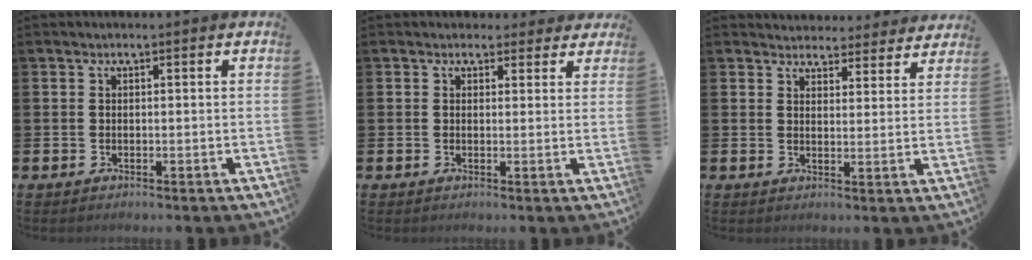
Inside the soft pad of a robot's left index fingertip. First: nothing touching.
{"total": 2.1, "force": [1.7, 1.3, 0.0], "torque": [0.012, -0.004, 0.026]}
{"total": 4.0, "force": [3.8, 1.2, -0.2], "torque": [0.001, -0.028, 0.067]}